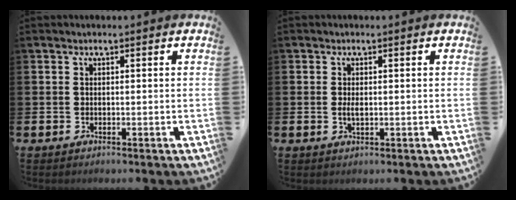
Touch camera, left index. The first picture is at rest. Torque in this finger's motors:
{"motor_torque": [0.45, 0.12, 0.05, 0.01]}